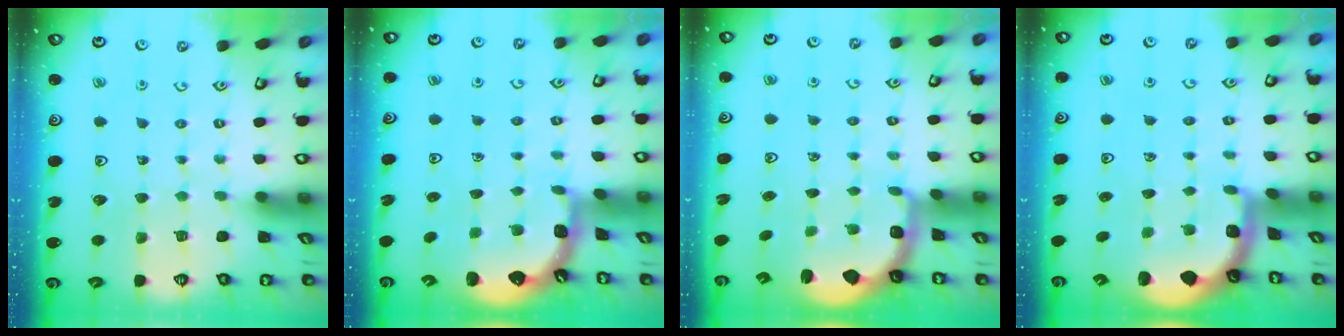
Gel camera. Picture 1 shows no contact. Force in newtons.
{"total": 1.4, "press": 1.4, "slide": 0.1}
{"total": 2.1, "press": 1.3, "slide": 1.6}
{"total": 1.5, "press": 1.5, "slide": 0.2}